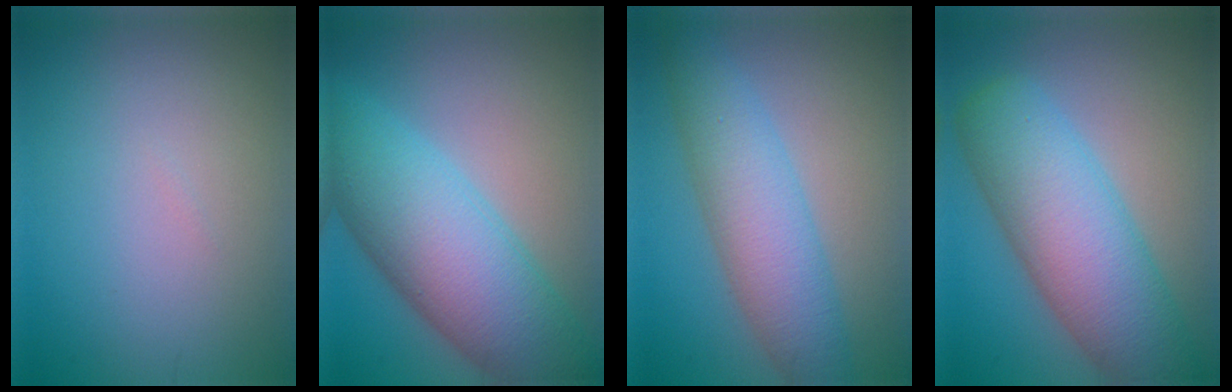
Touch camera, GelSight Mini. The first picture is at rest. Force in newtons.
{"total": 11.3, "press": 11.3, "slide": 0.4}
{"total": 6.7, "press": 6.7, "slide": 0.1}
{"total": 10.2, "press": 10.2, "slide": 0.2}